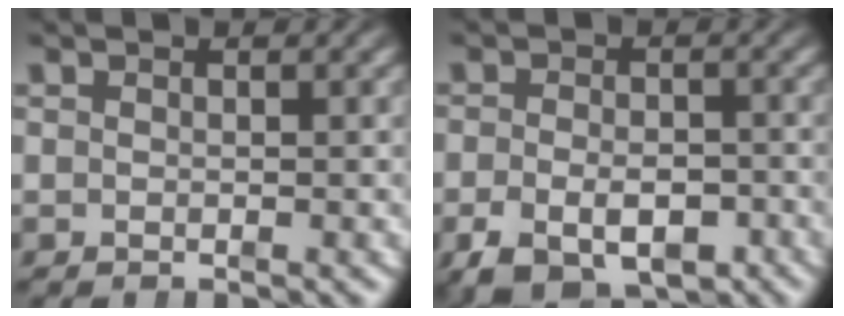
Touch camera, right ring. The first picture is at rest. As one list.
[{"total": 6.1, "force": [-3.5, 3.4, 3.6], "torque": [-0.053, -0.023, -0.045]}]